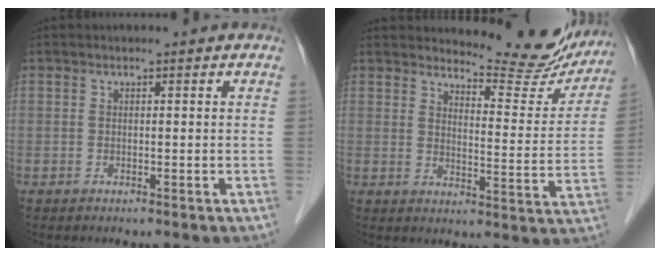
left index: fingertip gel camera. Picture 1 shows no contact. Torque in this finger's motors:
{"motor_torque": [0.96, -1.18, 0.26, 0.01]}